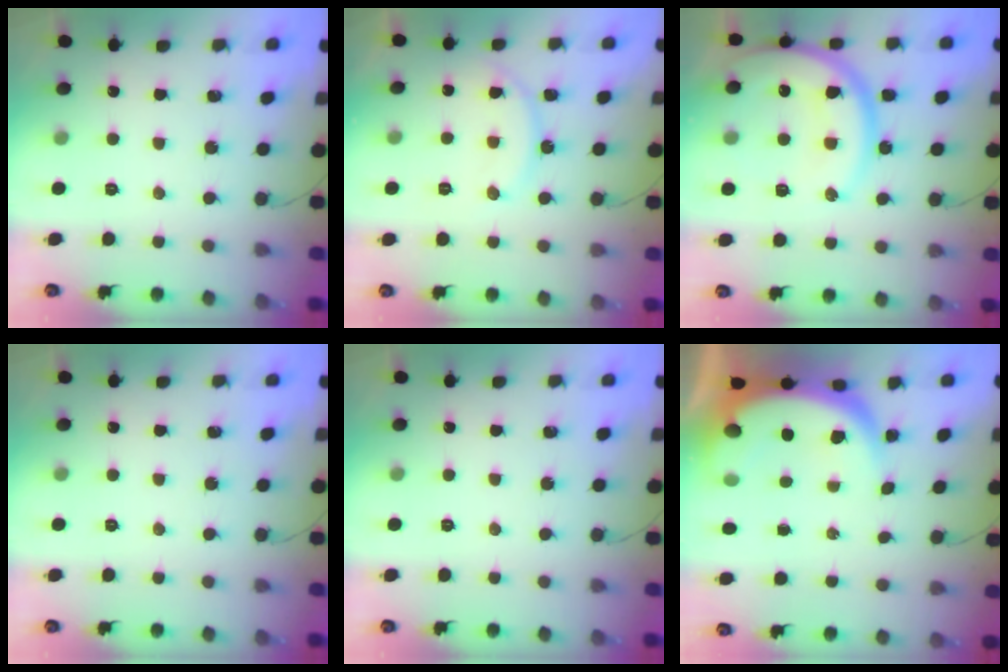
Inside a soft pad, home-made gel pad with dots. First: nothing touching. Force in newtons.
{"total": 10.1, "press": 10.1, "slide": 0.2}
{"total": 18.3, "press": 18.2, "slide": 1.9}
{"total": 0.0}
{"total": 0.0}
{"total": 9.5, "press": 9.5, "slide": 1.2}